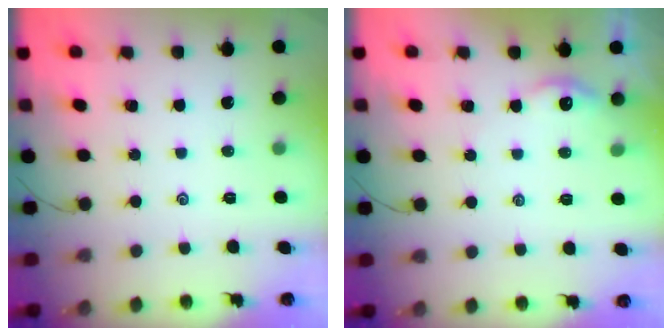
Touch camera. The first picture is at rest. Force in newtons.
{"total": 4.5, "press": 4.5, "slide": 0.5}